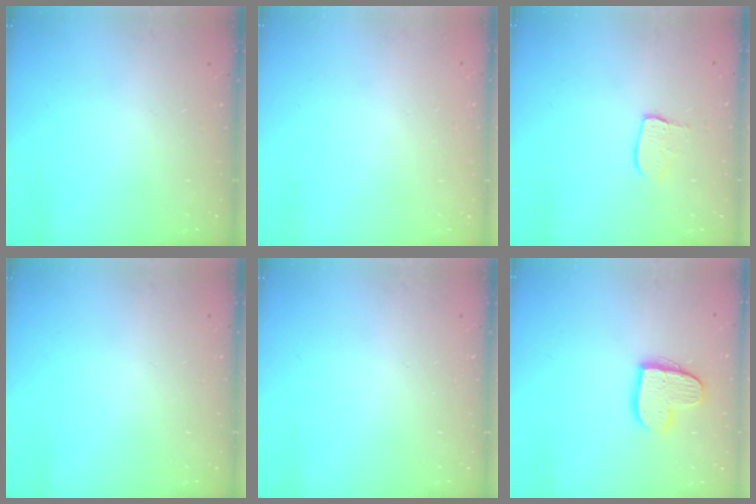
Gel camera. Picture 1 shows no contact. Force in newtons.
{"total": 0.0}
{"total": 8.2, "press": 8.2, "slide": 0.7}
{"total": 0.0}
{"total": 0.0}
{"total": 13.5, "press": 13.5, "slide": 0.9}